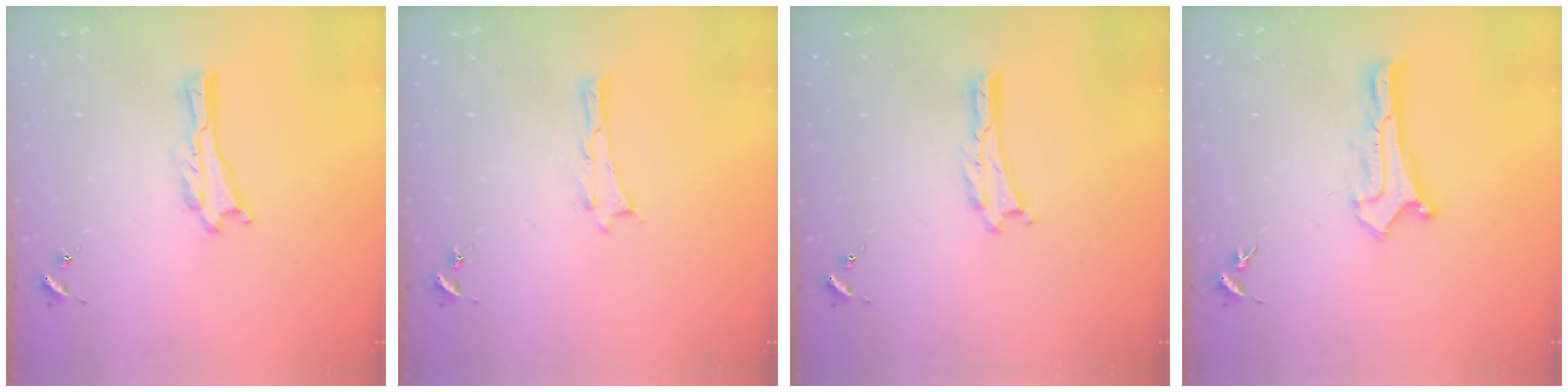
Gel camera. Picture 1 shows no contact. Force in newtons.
{"total": 0.0}
{"total": 0.0}
{"total": 0.8, "press": 0.8, "slide": 0.0}